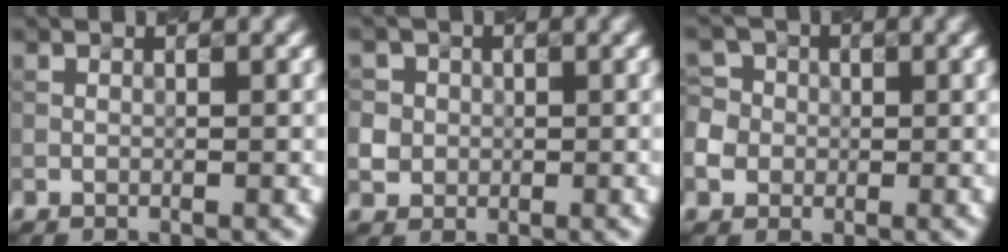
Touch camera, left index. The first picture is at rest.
{"total": 4.3, "force": [1.0, 3.9, 1.3], "torque": [-0.021, 0.021, 0.012]}
{"total": 5.1, "force": [-0.7, 4.7, 1.7], "torque": [-0.027, 0.026, -0.033]}